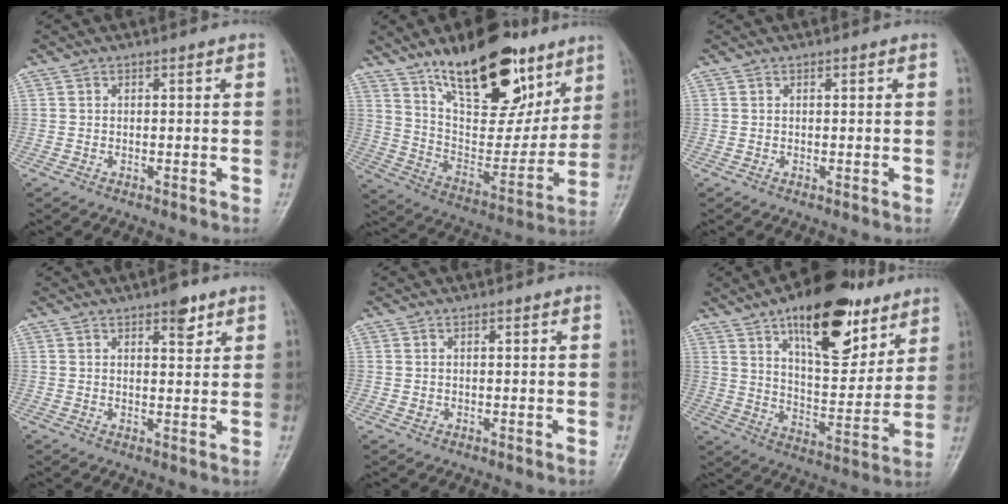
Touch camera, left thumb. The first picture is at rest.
{"total": 25.3, "force": [15.8, 11.2, 16.3], "torque": [-0.201, -0.063, 0.261]}
{"total": 0.0}
{"total": 4.0, "force": [2.5, 1.6, 2.6], "torque": [-0.023, -0.012, 0.034]}
{"total": 0.7, "force": [0.2, 0.6, 0.4], "torque": [-0.002, 0.001, 0.004]}
{"total": 20.9, "force": [12.0, 9.3, 14.4], "torque": [-0.171, -0.054, 0.191]}